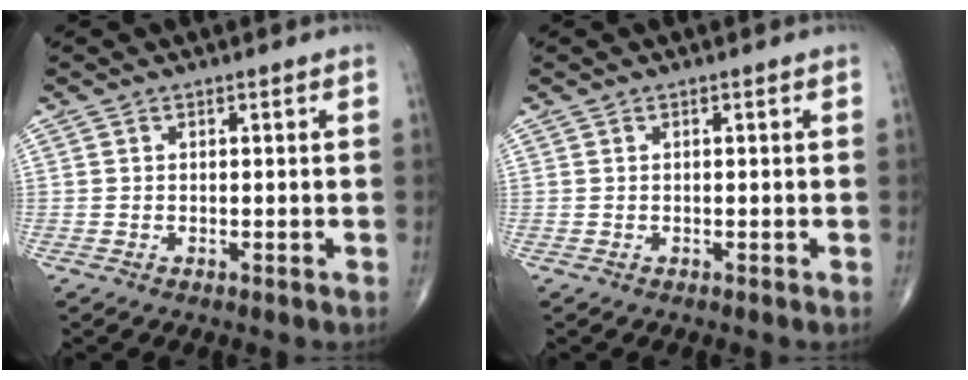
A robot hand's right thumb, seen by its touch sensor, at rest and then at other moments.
{"total": 0.0}